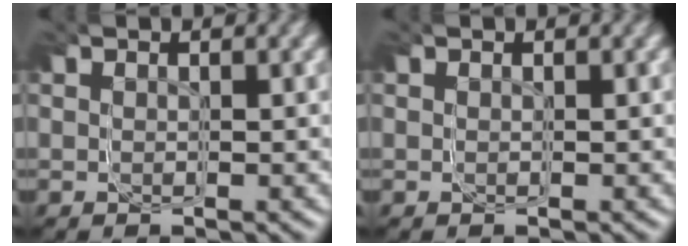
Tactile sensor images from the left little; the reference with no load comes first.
{"total": 0.0}